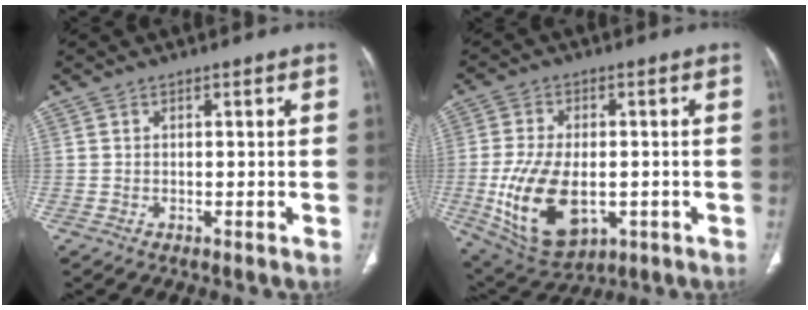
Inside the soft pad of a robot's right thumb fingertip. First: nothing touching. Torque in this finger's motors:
{"motor_torque": [0.57, -0.02, 1.40, -0.06, 0.45]}